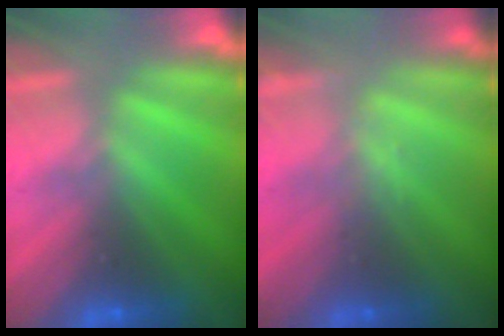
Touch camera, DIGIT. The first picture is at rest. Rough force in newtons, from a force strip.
{"total": 1.9}